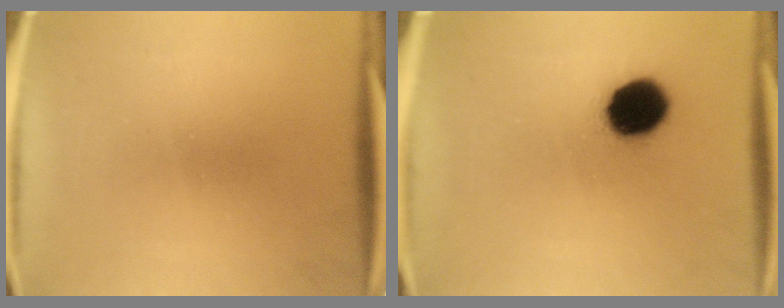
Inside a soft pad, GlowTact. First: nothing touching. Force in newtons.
{"total": 13.1}